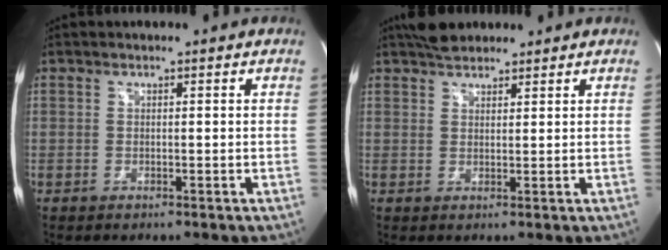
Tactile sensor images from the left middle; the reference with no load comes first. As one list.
[{"total": 4.4, "force": [3.8, 1.7, 1.5], "torque": [-0.029, 0.021, 0.067]}]